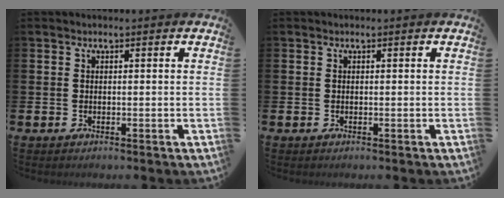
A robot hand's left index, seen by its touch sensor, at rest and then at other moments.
{"total": 0.0}